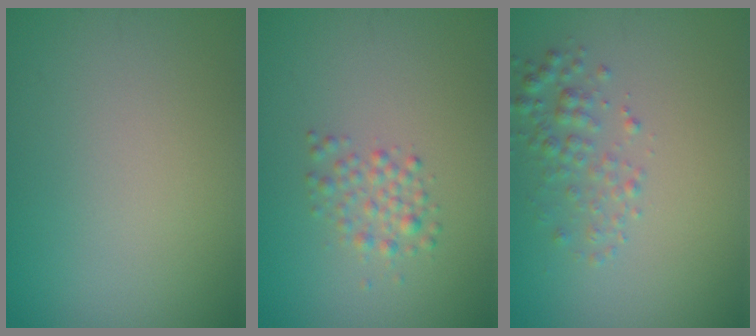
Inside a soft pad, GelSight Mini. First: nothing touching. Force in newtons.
{"total": 1.9, "press": 1.8, "slide": 0.1}
{"total": 2.3, "press": 2.3, "slide": 0.1}